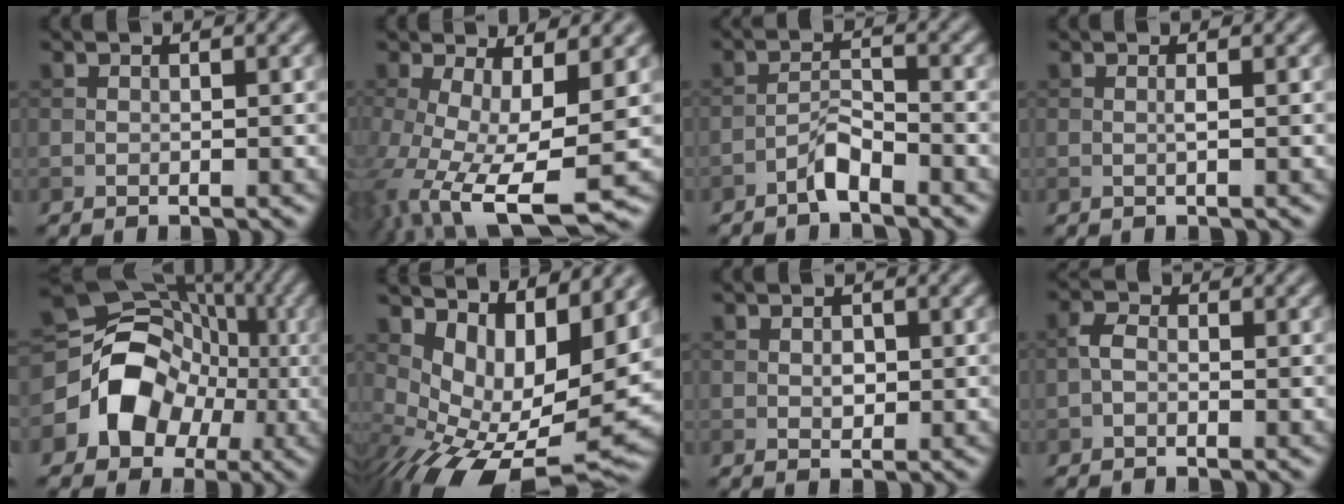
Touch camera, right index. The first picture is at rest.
{"total": 10.2, "force": [-2.8, 3.9, 9.0], "torque": [-0.178, -0.028, -0.039]}
{"total": 2.4, "force": [-1.9, 0.6, 1.4], "torque": [-0.026, 0.009, -0.040]}
{"total": 0.6, "force": [0.0, 0.0, 0.6], "torque": [-0.014, 0.001, -0.001]}
{"total": 9.4, "force": [-1.9, 7.8, 4.9], "torque": [-0.074, -0.003, -0.048]}
{"total": 11.0, "force": [1.3, 5.3, 9.5], "torque": [-0.151, -0.015, 0.039]}
{"total": 1.2, "force": [0.0, 0.9, 0.9], "torque": [-0.015, -0.002, 0.001]}
{"total": 1.5, "force": [-0.6, 0.9, 1.1], "torque": [-0.022, 0.005, -0.015]}